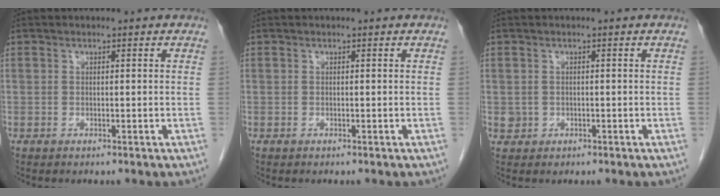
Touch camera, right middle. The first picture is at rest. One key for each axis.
{"total": 0.0}
{"total": 1.5, "fx": -0.2, "fy": 1.5, "fz": 0.3, "tx": -0.004, "ty": 0.004, "tz": 0.003}